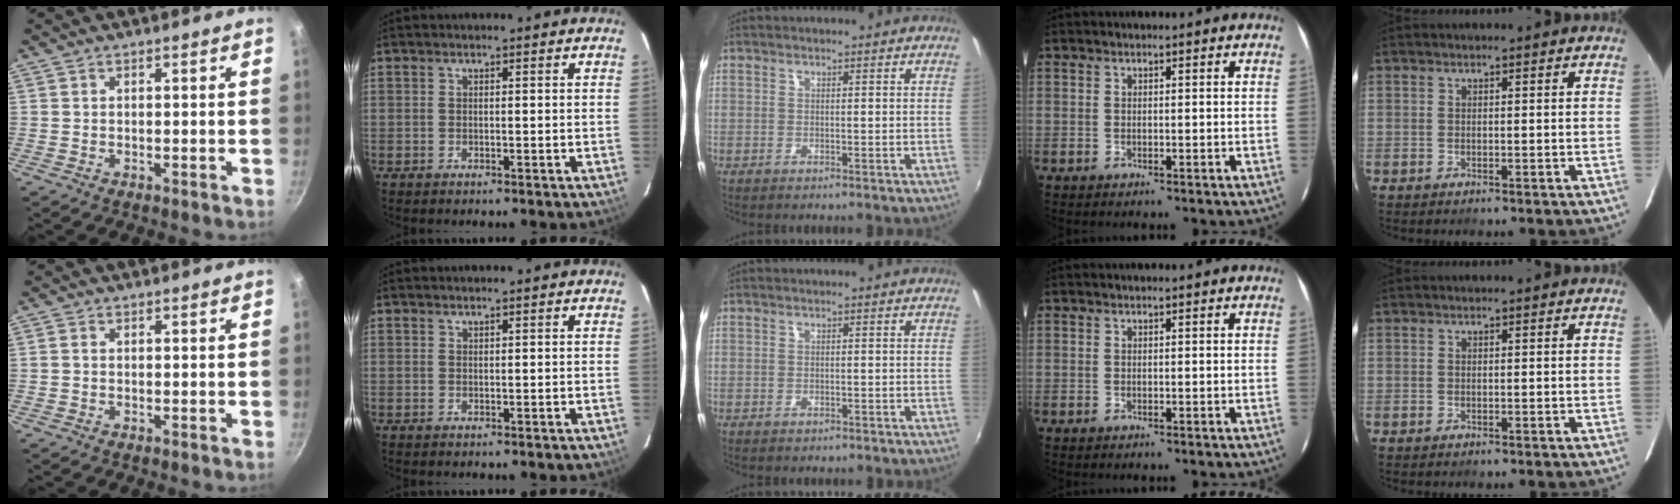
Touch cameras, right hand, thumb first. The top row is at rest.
{"thumb": {"total": 0.6, "force": [-0.1, 0.5, 0.3], "torque": [-0.006, 0.004, -0.003]}, "middle": {"total": 0.6, "force": [-0.4, 0.4, 0.1], "torque": [-0.004, -0.003, -0.008]}}